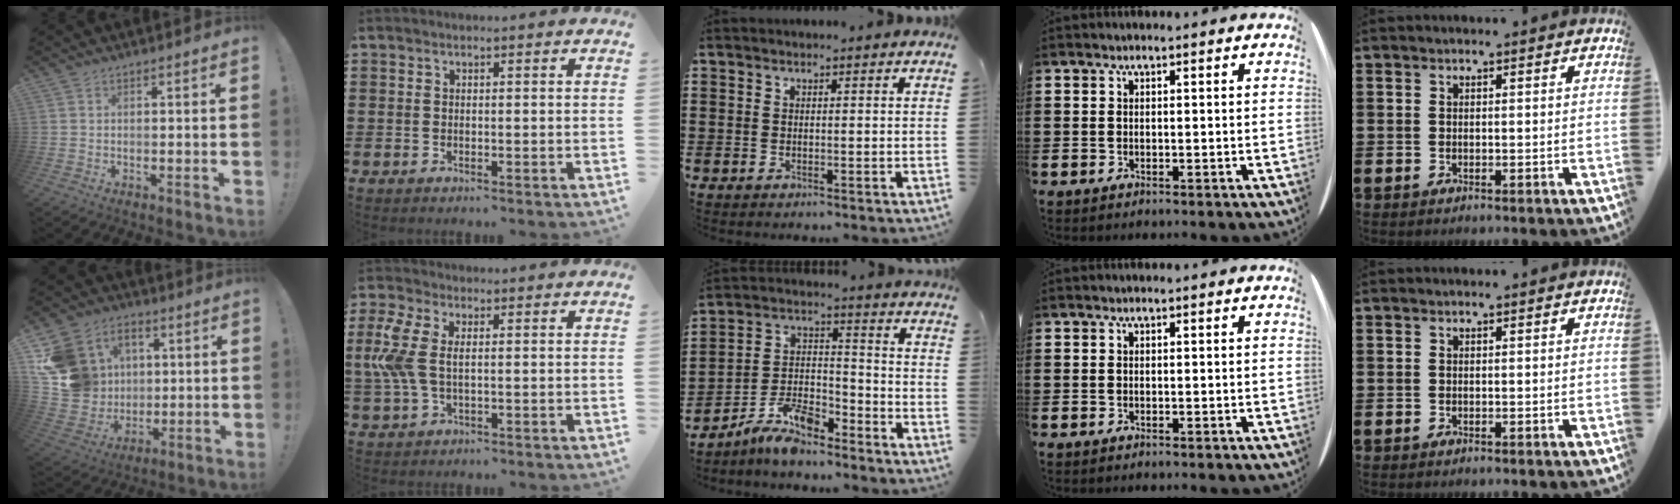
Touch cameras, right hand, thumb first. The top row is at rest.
{"thumb": {"total": 15.9, "force": [3.8, 14.7, 4.9], "torque": [-0.077, -0.007, 0.103]}, "index": {"total": 6.5, "force": [0.9, 3.3, 5.6], "torque": [-0.154, -0.007, 0.004]}, "middle": {"total": 8.4, "force": [-7.4, 2.3, 3.4], "torque": [-0.068, 0.018, -0.141]}}